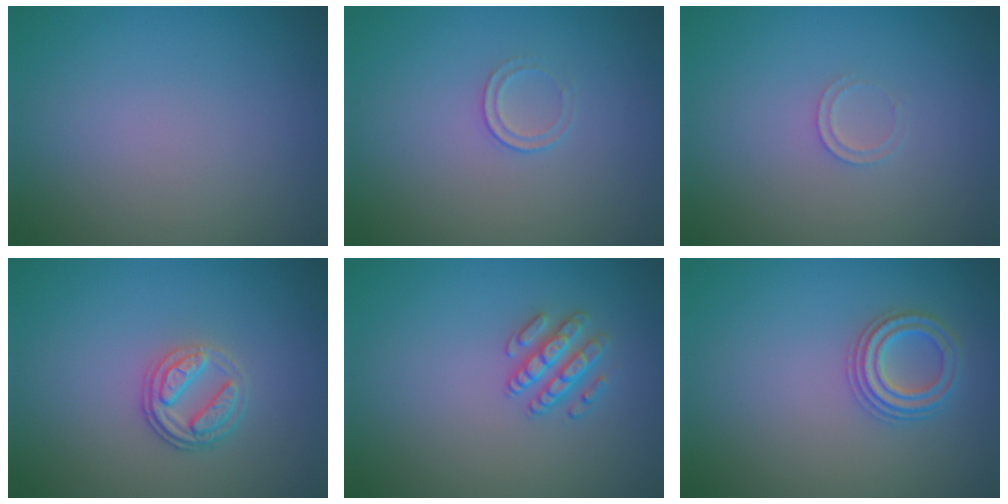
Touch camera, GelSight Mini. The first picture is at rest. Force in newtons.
{"total": 1.0, "press": 0.5, "slide": 0.9}
{"total": 0.9, "press": 0.9, "slide": 0.1}
{"total": 2.8, "press": 2.4, "slide": 1.3}
{"total": 2.5, "press": 2.4, "slide": 0.5}
{"total": 2.5, "press": 2.4, "slide": 0.4}